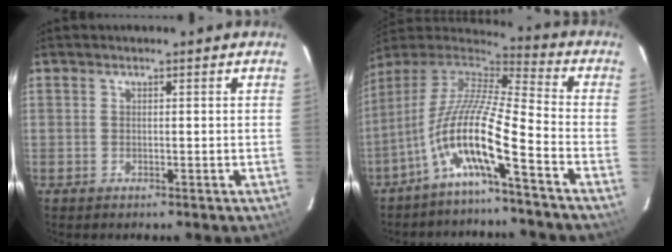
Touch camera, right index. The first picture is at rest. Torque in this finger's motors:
{"motor_torque": [1.20, -0.94, 1.05, 0.21]}